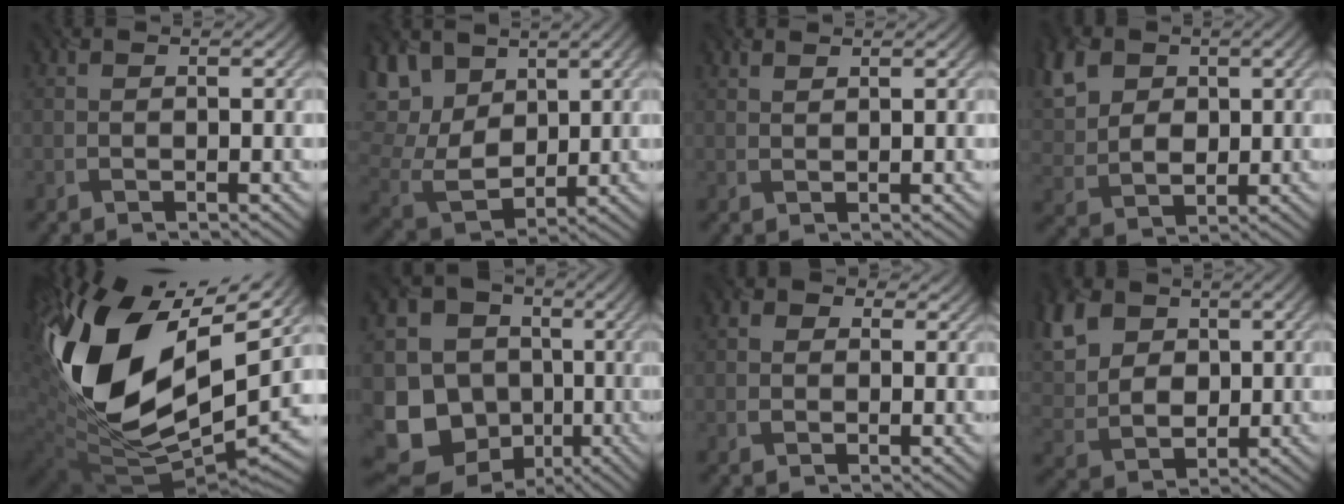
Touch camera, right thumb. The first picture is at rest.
{"total": 9.7, "force": [4.5, 6.0, 6.1], "torque": [-0.162, 0.012, 0.073]}
{"total": 1.0, "force": [1.0, 0.0, 0.1], "torque": [-0.006, 0.003, 0.021]}
{"total": 9.1, "force": [3.5, 6.4, 5.4], "torque": [-0.147, 0.018, 0.056]}
{"total": 19.3, "force": [5.2, 11.3, 14.7], "torque": [-0.332, -0.005, 0.095]}
{"total": 18.4, "force": [-2.6, 16.9, 6.8], "torque": [-0.209, -0.007, -0.056]}
{"total": 2.2, "force": [0.5, 1.9, 1.0], "torque": [-0.023, 0.009, -0.002]}
{"total": 10.2, "force": [3.8, 7.3, 6.0], "torque": [-0.171, 0.018, 0.064]}